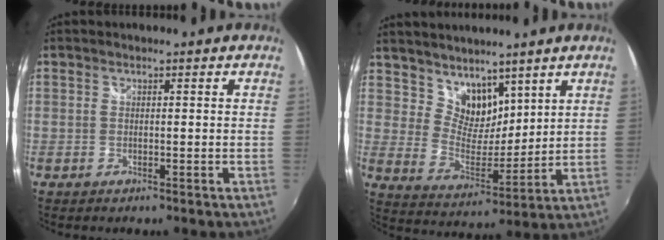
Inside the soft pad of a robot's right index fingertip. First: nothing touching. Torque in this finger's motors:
{"motor_torque": [-0.07, 0.13, 0.05, 0.00]}